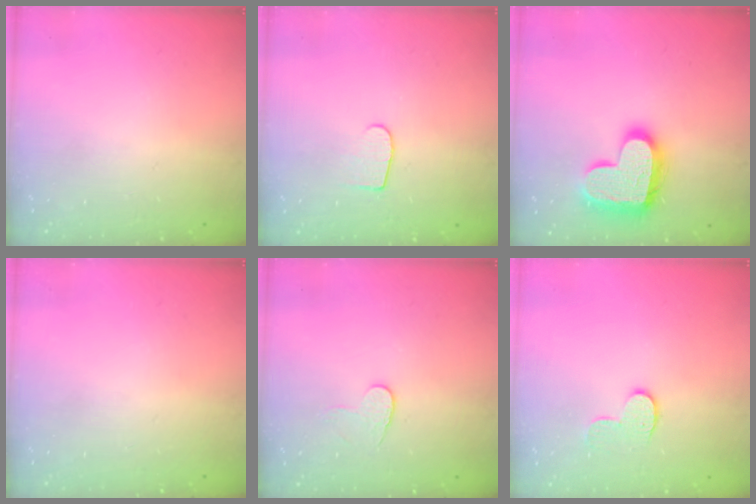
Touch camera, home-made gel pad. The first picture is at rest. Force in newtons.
{"total": 5.8, "press": 5.8, "slide": 0.5}
{"total": 19.4, "press": 19.3, "slide": 1.4}
{"total": 0.0}
{"total": 3.7, "press": 3.7, "slide": 0.3}
{"total": 8.1, "press": 8.1, "slide": 0.4}